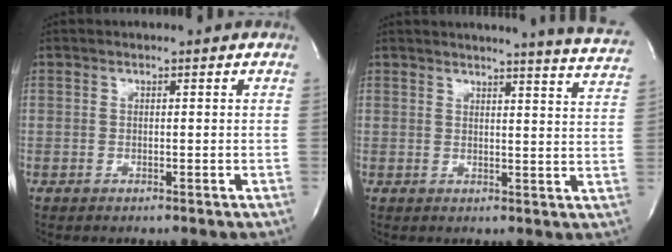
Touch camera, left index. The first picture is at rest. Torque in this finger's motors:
{"motor_torque": [0.16, -0.23, 0.38, 0.06]}